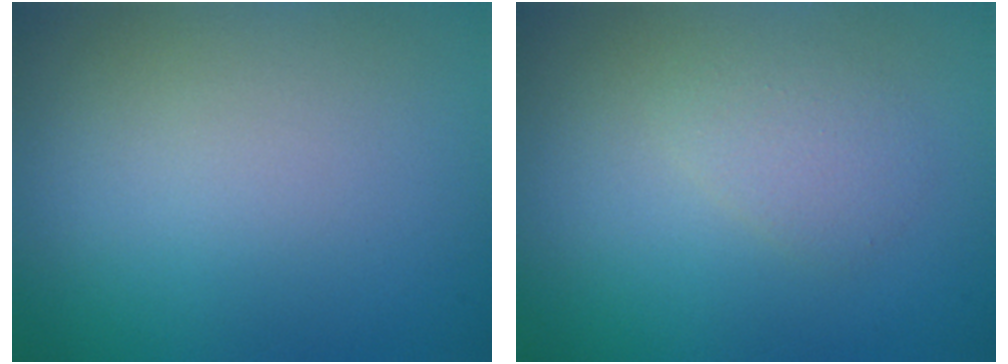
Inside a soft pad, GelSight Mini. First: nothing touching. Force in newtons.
{"total": 1.6, "press": 1.6, "slide": 0.1}